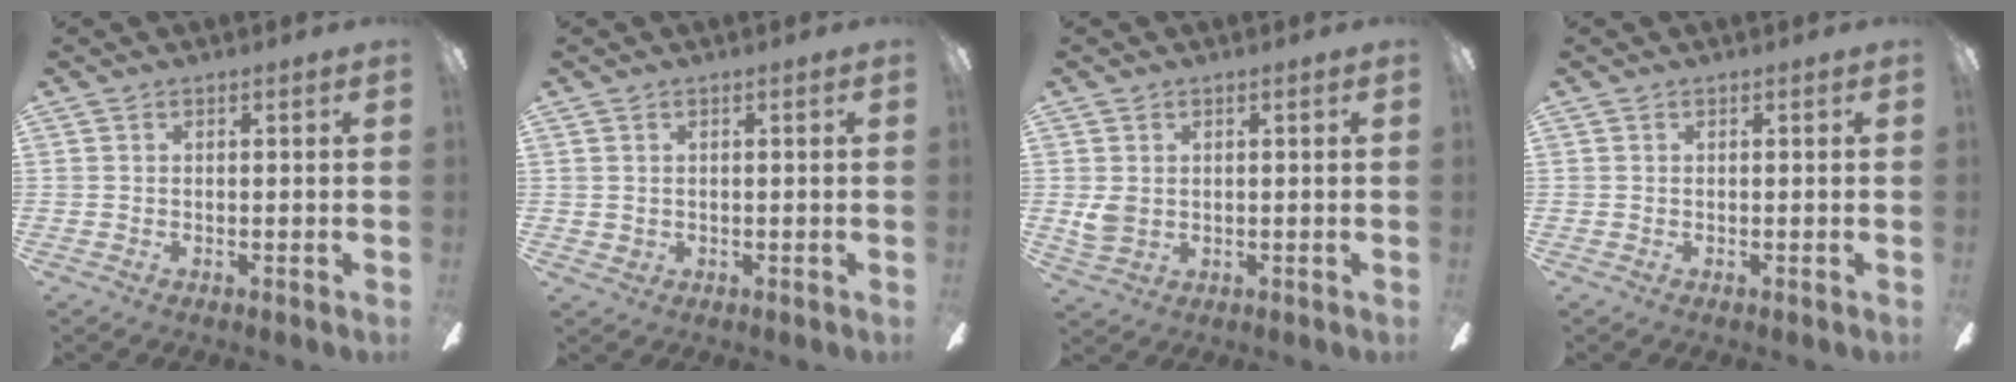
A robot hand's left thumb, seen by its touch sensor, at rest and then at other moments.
{"total": 1.3, "force": [0.8, 1.0, 0.2], "torque": [-0.006, 0.004, 0.013]}
{"total": 3.7, "force": [1.1, 2.9, 2.0], "torque": [-0.038, 0.000, 0.019]}
{"total": 0.0}